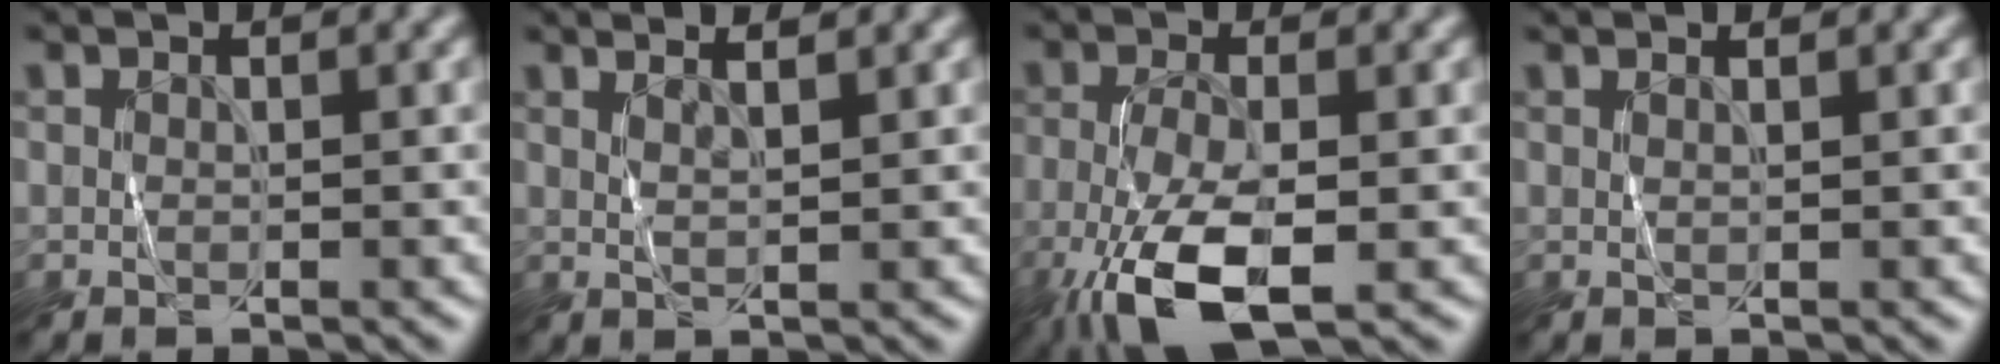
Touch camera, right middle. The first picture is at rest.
{"total": 3.1, "force": [2.2, 0.7, 2.1], "torque": [-0.020, 0.021, 0.009]}
{"total": 7.0, "force": [-3.2, 2.4, 5.8], "torque": [-0.135, -0.012, -0.060]}
{"total": 0.8, "force": [0.7, -0.2, 0.5], "torque": [-0.007, -0.001, 0.007]}